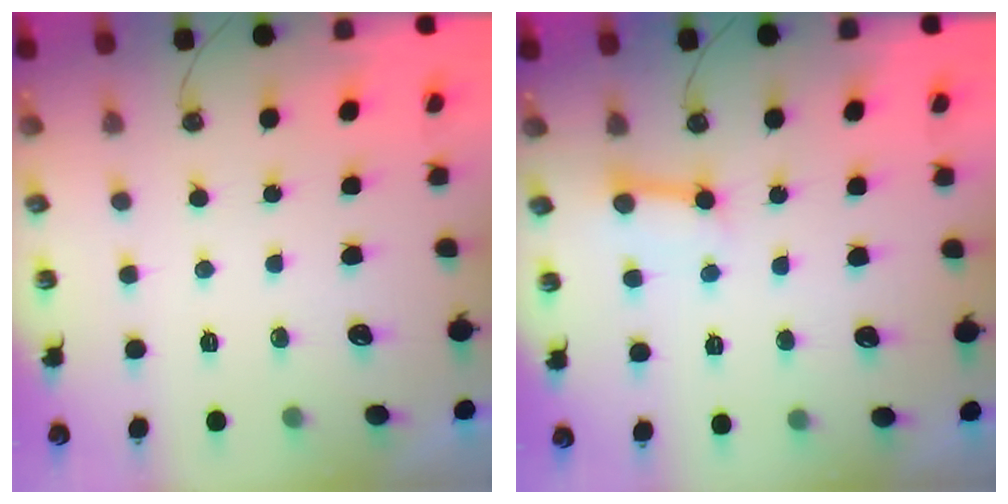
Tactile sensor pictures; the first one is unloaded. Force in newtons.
{"total": 3.9, "press": 3.8, "slide": 0.4}